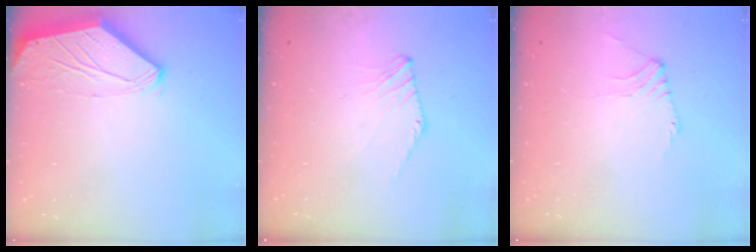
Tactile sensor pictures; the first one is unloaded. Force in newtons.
{"total": 3.1, "press": 3.0, "slide": 0.8}
{"total": 1.9, "press": 1.9, "slide": 0.5}